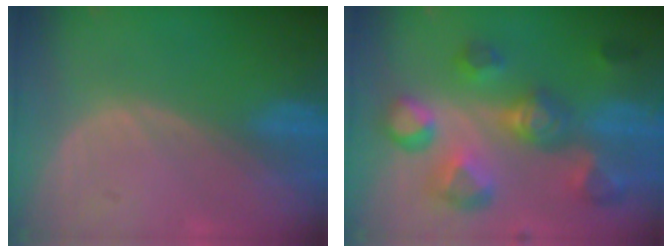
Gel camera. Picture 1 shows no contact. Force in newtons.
{"total": 11.1, "press": 9.9, "slide": 5.0}